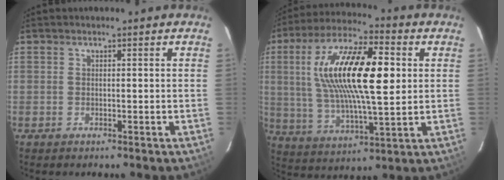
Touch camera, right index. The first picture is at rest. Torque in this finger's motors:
{"motor_torque": [1.04, -0.02, 1.05, 0.21]}